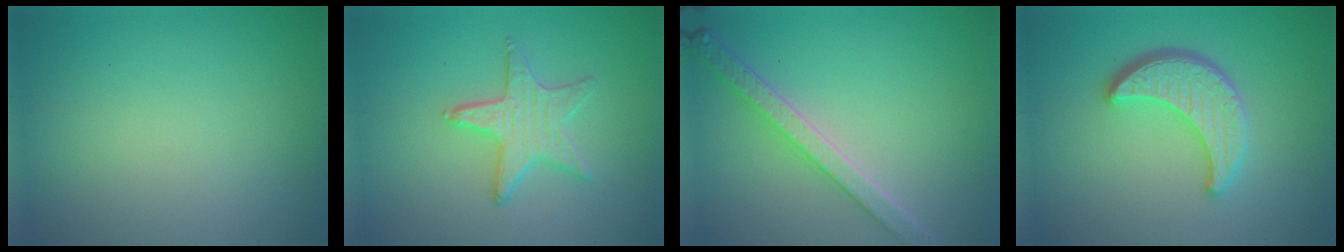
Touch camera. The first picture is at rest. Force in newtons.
{"total": 2.4, "press": 2.4, "slide": 0.2}
{"total": 4.0, "press": 3.5, "slide": 2.0}
{"total": 4.5, "press": 3.8, "slide": 2.5}